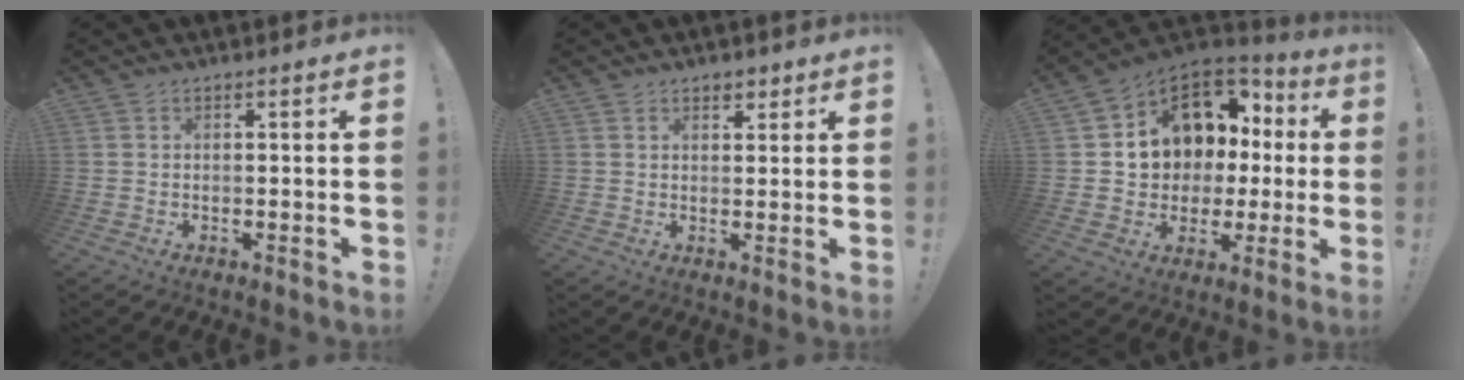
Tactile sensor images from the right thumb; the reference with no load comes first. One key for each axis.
{"total": 2.4, "fx": 1.6, "fy": 1.7, "fz": 0.5, "tx": 0.004, "ty": -0.008, "tz": 0.026}
{"total": 11.5, "fx": 4.2, "fy": 9.7, "fz": 4.7, "tx": -0.064, "ty": -0.037, "tz": 0.093}